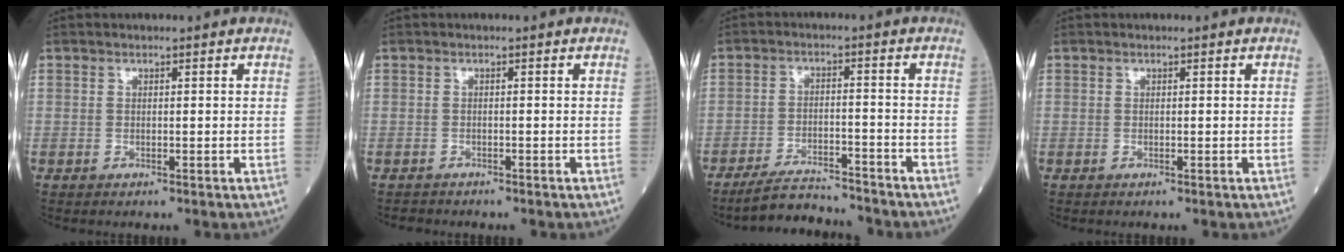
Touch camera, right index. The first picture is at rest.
{"total": 1.0, "force": [-0.9, 0.2, -0.3], "torque": [-0.004, -0.004, -0.019]}
{"total": 8.1, "force": [-7.8, 0.7, 2.1], "torque": [-0.032, -0.011, -0.131]}
{"total": 0.0}